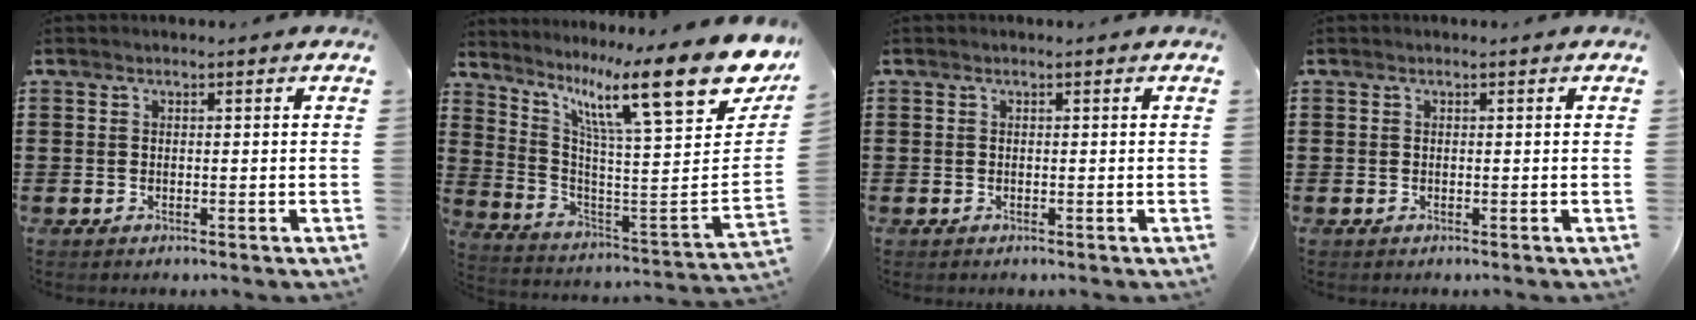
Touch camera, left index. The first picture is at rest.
{"total": 16.3, "force": [9.7, 2.2, 12.9], "torque": [-0.231, -0.074, 0.147]}
{"total": 0.0}
{"total": 0.0}